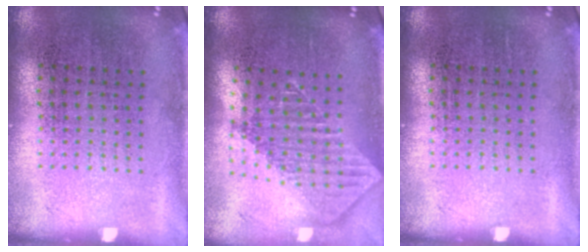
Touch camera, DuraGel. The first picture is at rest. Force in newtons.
{"total": 1.9, "press": 1.5, "slide": 1.2}
{"total": 0.0}